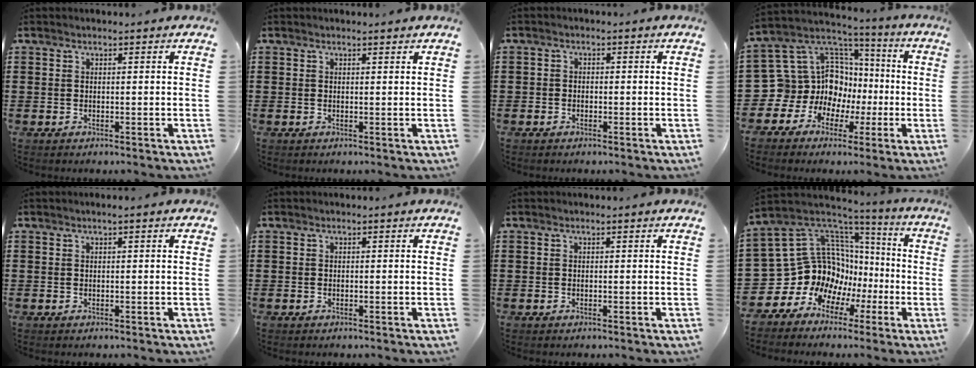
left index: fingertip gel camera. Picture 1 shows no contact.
{"total": 0.9, "force": [0.8, 0.0, 0.4], "torque": [-0.010, 0.000, 0.016]}
{"total": 1.0, "force": [-0.7, 0.7, 0.2], "torque": [-0.005, 0.001, -0.015]}
{"total": 12.8, "force": [-1.5, 12.3, 2.9], "torque": [-0.119, -0.035, -0.004]}
{"total": 0.5, "force": [0.1, 0.0, 0.5], "torque": [-0.007, -0.002, 0.003]}
{"total": 0.0}
{"total": 0.0}
{"total": 14.5, "force": [-0.8, 13.5, 5.2], "torque": [-0.166, -0.050, 0.017]}